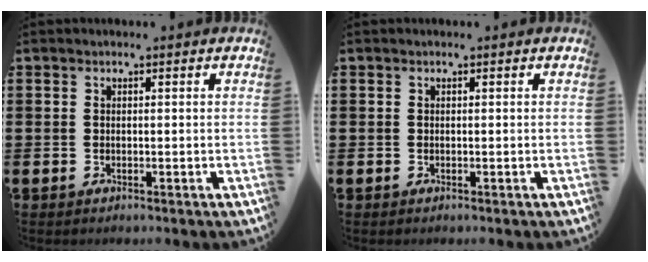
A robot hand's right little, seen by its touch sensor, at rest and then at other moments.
{"total": 0.0}